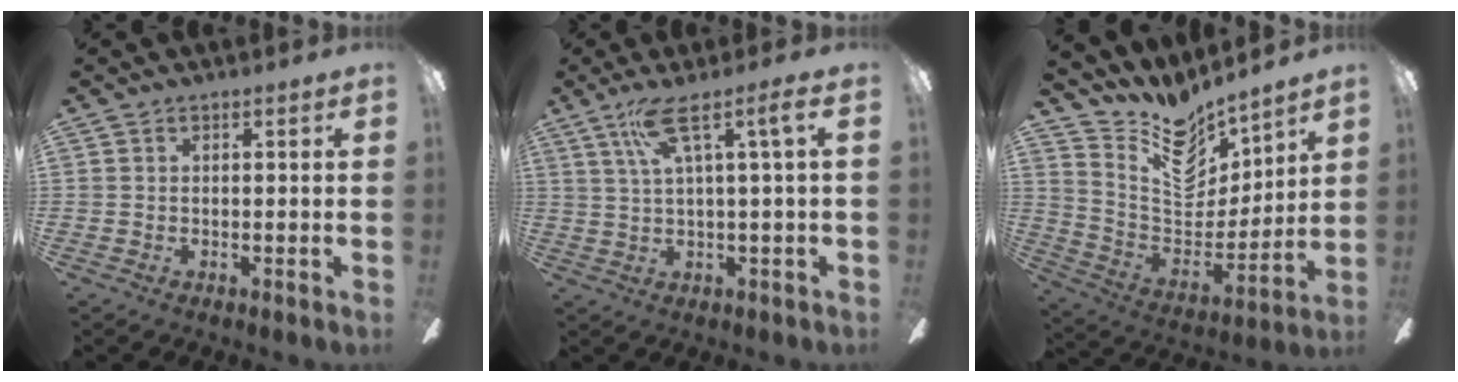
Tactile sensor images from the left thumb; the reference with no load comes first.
{"total": 8.9, "force": [3.7, 1.5, 8.0], "torque": [-0.154, 0.002, 0.060]}
{"total": 14.4, "force": [11.3, 7.0, 5.4], "torque": [-0.099, -0.092, 0.205]}